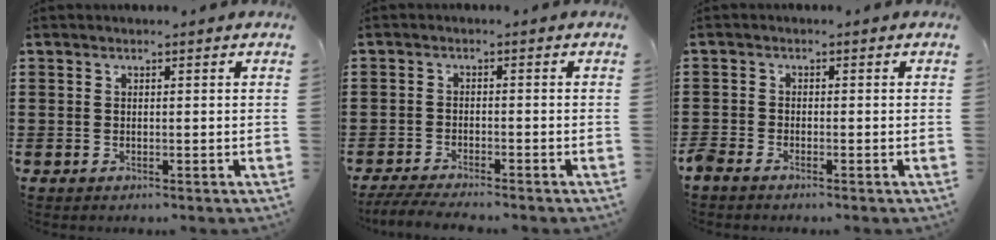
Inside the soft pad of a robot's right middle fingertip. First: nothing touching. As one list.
[{"total": 3.2, "force": [-3.0, 0.0, 1.0], "torque": [-0.024, -0.005, -0.062]}, {"total": 1.3, "force": [-1.1, 0.2, 0.5], "torque": [-0.026, -0.003, -0.027]}]